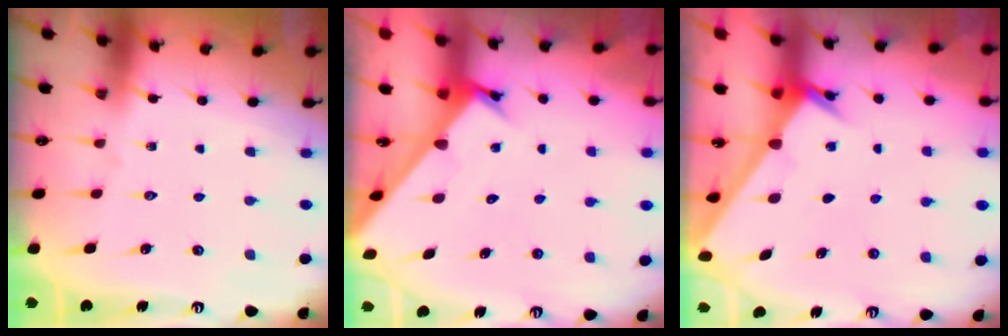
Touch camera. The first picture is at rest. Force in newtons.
{"total": 2.3, "press": 2.3, "slide": 0.1}
{"total": 2.1, "press": 2.1, "slide": 0.3}